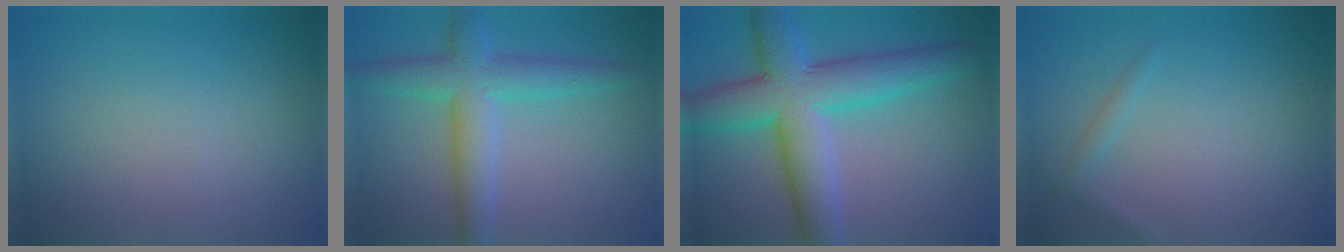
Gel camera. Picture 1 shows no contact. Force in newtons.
{"total": 5.4, "press": 5.4, "slide": 0.1}
{"total": 9.4, "press": 9.4, "slide": 0.1}
{"total": 1.1, "press": 1.1, "slide": 0.0}